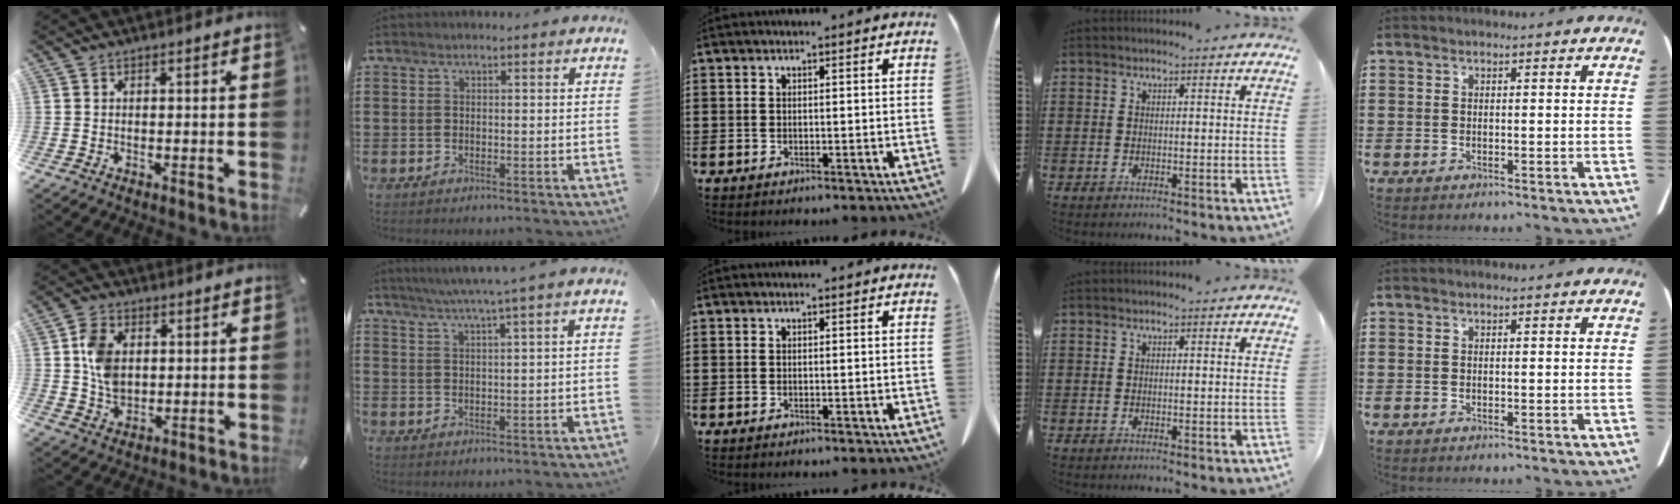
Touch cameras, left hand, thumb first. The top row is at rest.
{"thumb": {"total": 8.4, "force": [1.3, 6.6, 5.0], "torque": [-0.108, 0.003, 0.022]}, "index": {"total": 3.6, "force": [2.4, -0.8, 2.5], "torque": [-0.053, -0.007, 0.039]}}